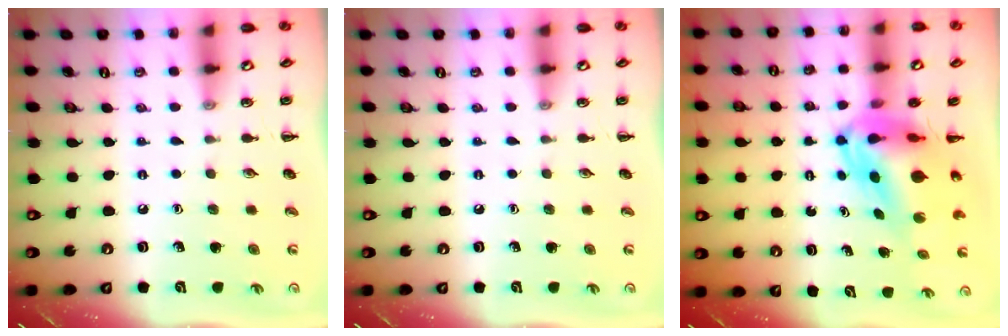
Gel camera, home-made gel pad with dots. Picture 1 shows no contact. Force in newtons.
{"total": 0.0}
{"total": 8.6, "press": 8.1, "slide": 2.9}